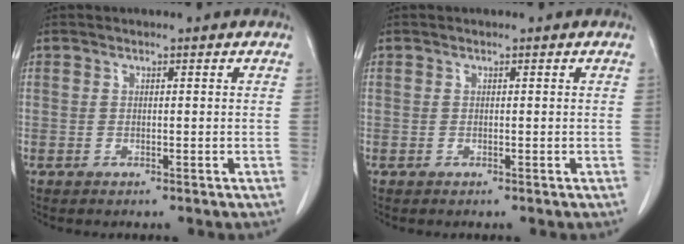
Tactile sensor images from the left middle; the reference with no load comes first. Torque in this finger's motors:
{"motor_torque": [-0.14, 0.04, -0.19, -0.02]}